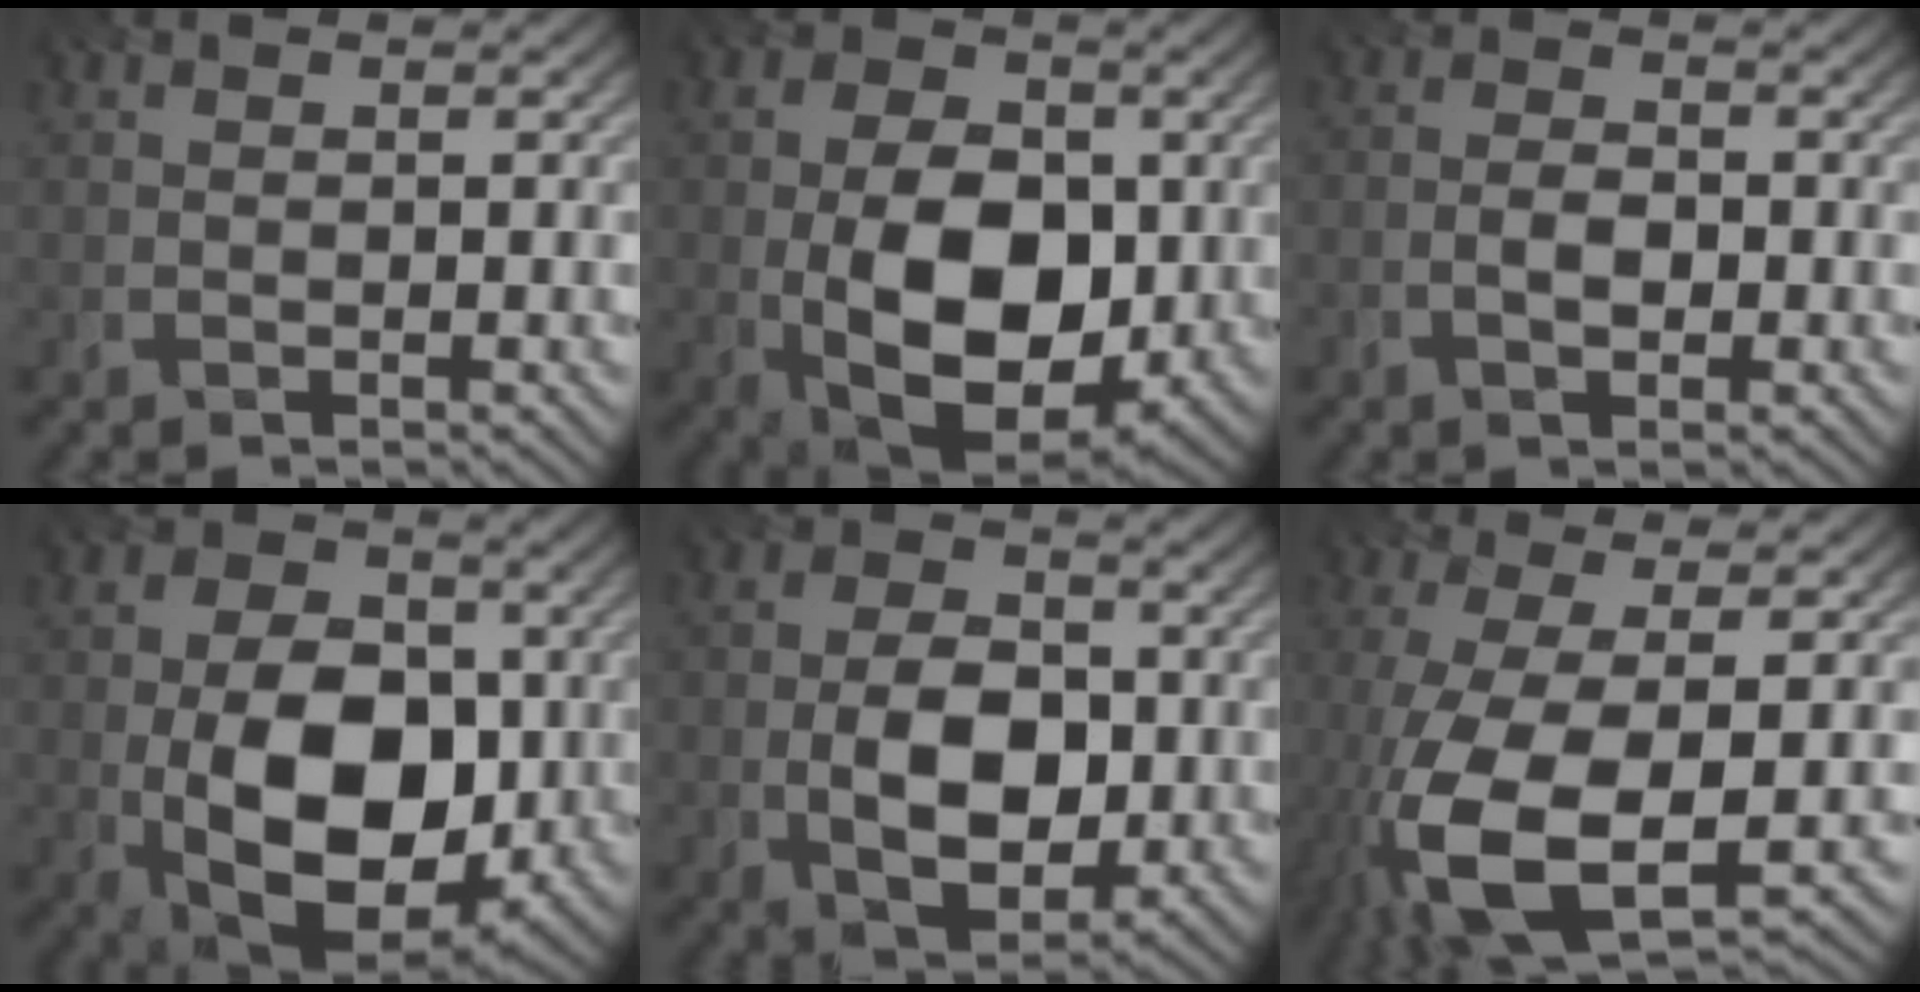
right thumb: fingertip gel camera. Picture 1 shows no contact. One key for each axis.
{"total": 14.8, "fx": -2.5, "fy": 9.2, "fz": 11.4, "tx": -0.177, "ty": -0.014, "tz": -0.053}
{"total": 3.0, "fx": -2.2, "fy": 1.2, "fz": 1.6, "tx": -0.019, "ty": -0.004, "tz": -0.051}
{"total": 16.0, "fx": -3.6, "fy": 10.1, "fz": 11.9, "tx": -0.175, "ty": -0.012, "tz": -0.075}
{"total": 9.0, "fx": -2.6, "fy": 5.6, "fz": 6.6, "tx": -0.119, "ty": -0.013, "tz": -0.056}
{"total": 14.6, "fx": -5.8, "fy": 5.9, "fz": 12.1, "tx": -0.277, "ty": -0.033, "tz": -0.107}